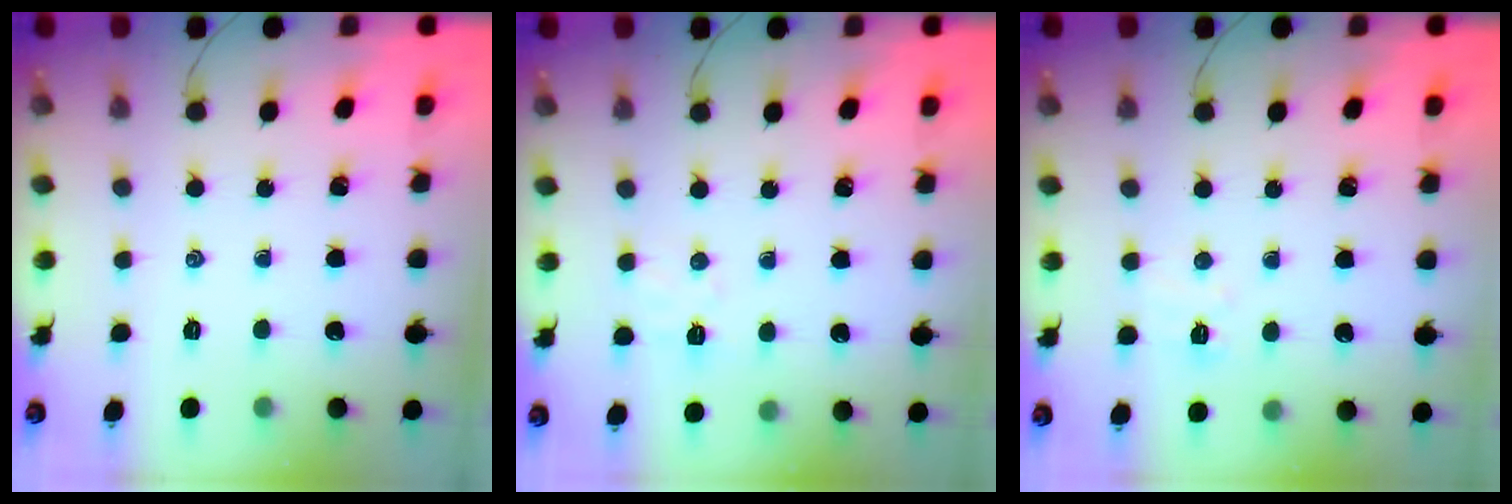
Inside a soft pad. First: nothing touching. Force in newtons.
{"total": 5.2, "press": 5.0, "slide": 1.2}
{"total": 3.8, "press": 3.6, "slide": 1.1}